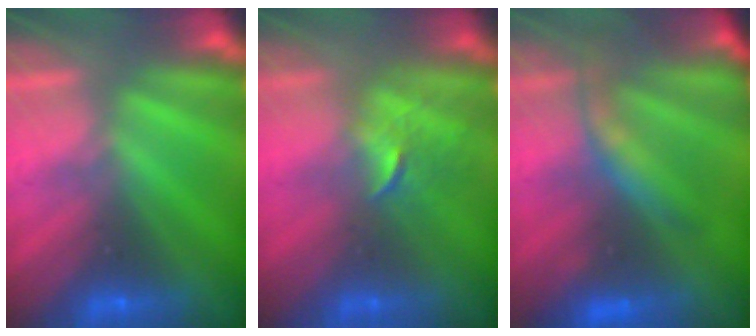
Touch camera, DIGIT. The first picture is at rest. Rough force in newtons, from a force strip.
{"total": 2.5}
{"total": 7.4}